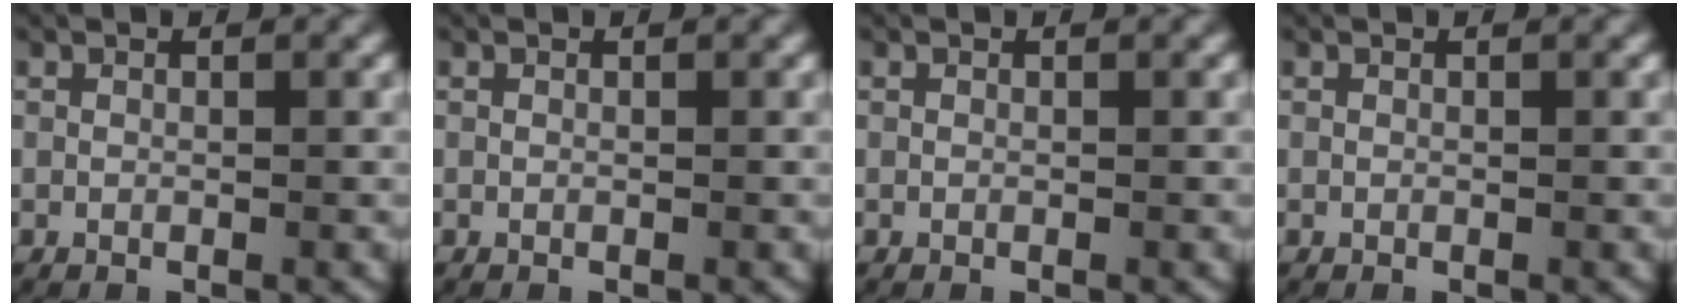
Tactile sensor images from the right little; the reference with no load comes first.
{"total": 0.0}
{"total": 0.0}
{"total": 0.0}